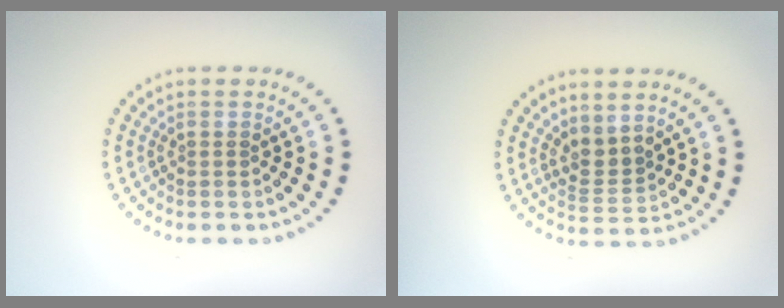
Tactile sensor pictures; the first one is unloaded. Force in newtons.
{"total": 2.2, "press": 1.4, "slide": 1.7}